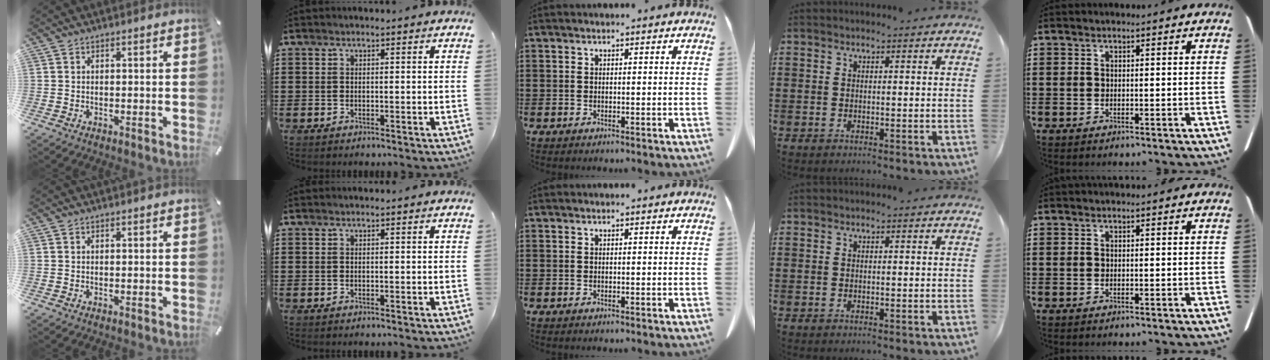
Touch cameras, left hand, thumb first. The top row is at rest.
{}